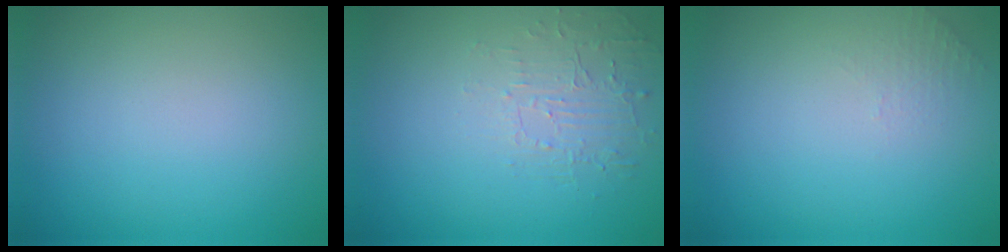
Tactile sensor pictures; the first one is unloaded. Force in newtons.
{"total": 1.8, "press": 0.7, "slide": 1.7}
{"total": 0.5, "press": 0.4, "slide": 0.4}